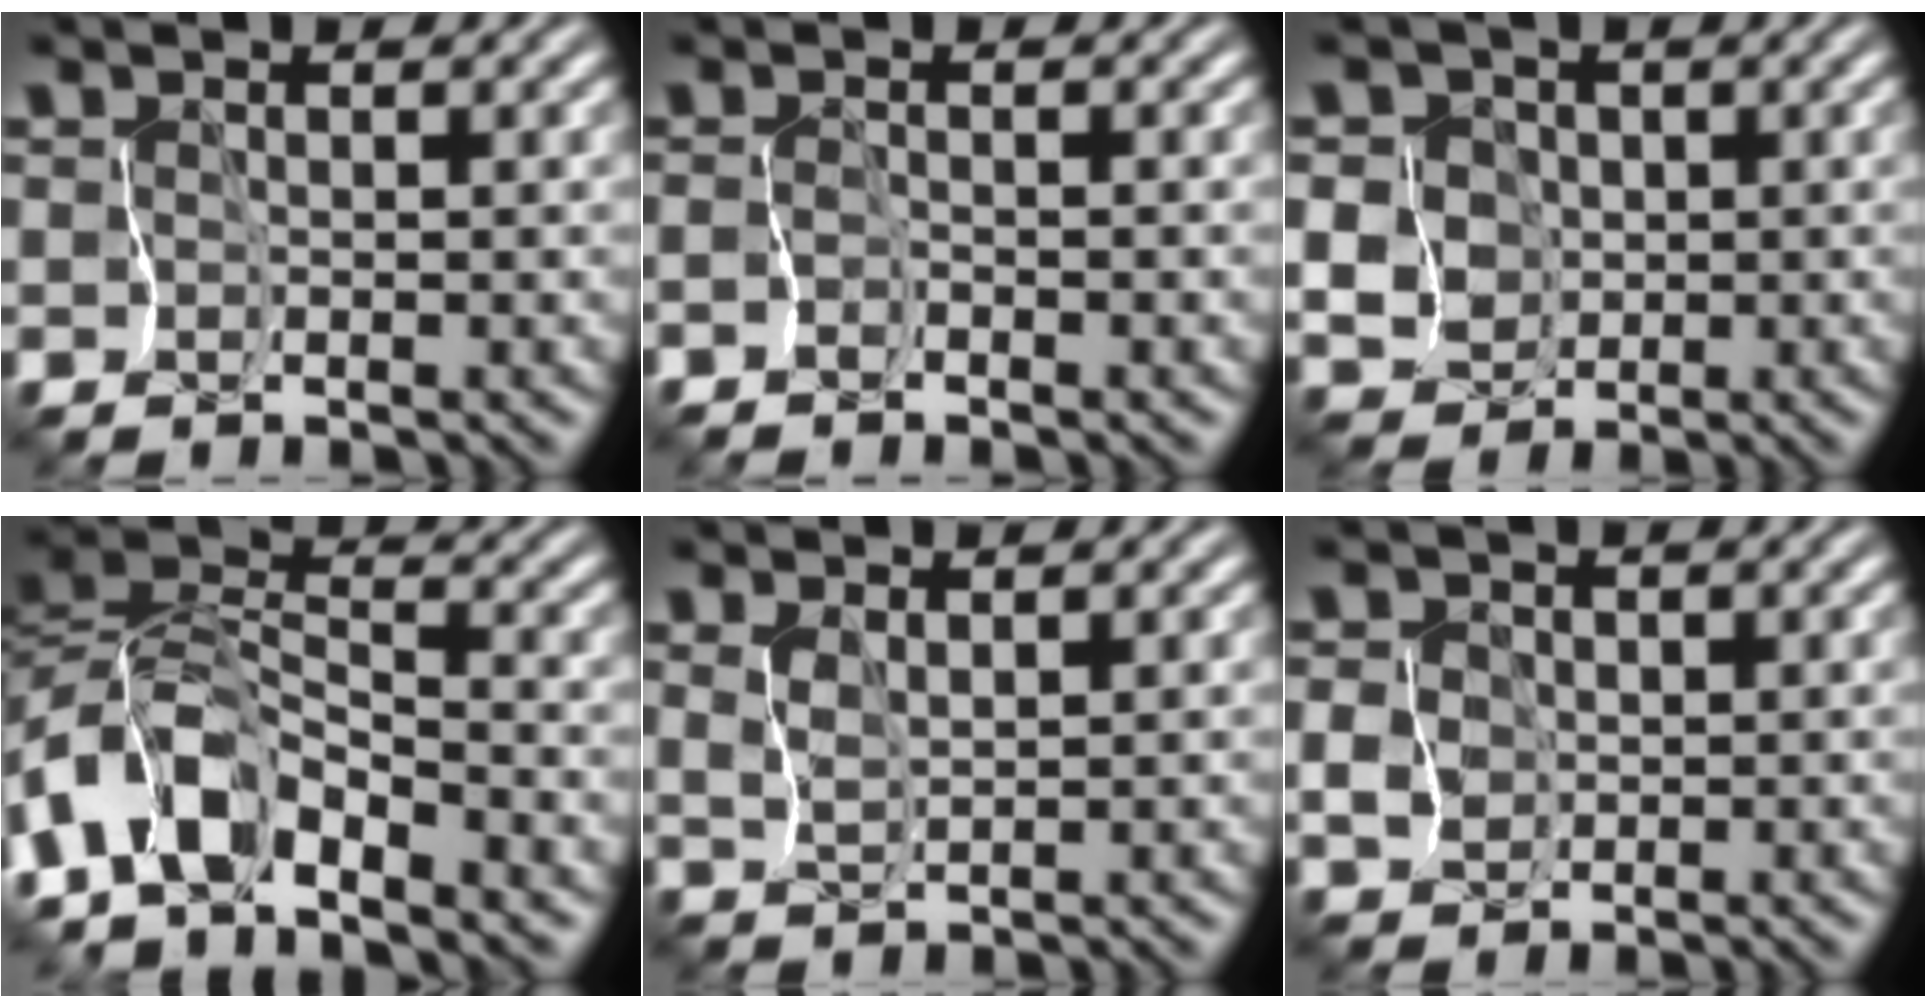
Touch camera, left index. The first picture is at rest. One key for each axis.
{"total": 1.7, "fx": -1.3, "fy": -1.0, "fz": -0.2, "tx": -0.018, "ty": -0.006, "tz": -0.019}
{"total": 7.6, "fx": 0.4, "fy": 7.0, "fz": 2.9, "tx": -0.080, "ty": 0.023, "tz": -0.006}
{"total": 6.7, "fx": -4.6, "fy": 2.2, "fz": 4.3, "tx": -0.097, "ty": 0.002, "tz": -0.085}
{"total": 1.0, "fx": 0.7, "fy": -0.6, "fz": 0.3, "tx": -0.030, "ty": -0.007, "tz": 0.032}
{"total": 2.6, "fx": 0.0, "fy": 2.5, "fz": 0.8, "tx": -0.022, "ty": 0.014, "tz": 0.001}